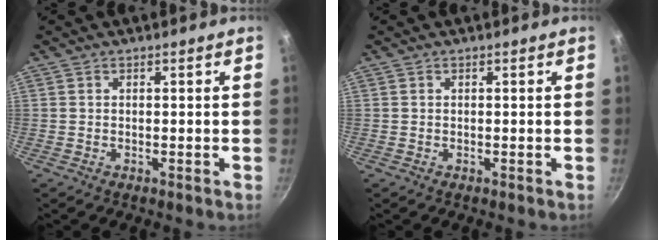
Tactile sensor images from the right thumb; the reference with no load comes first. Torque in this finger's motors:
{"motor_torque": [0.00, 0.00, 0.01, 0.20, 0.00]}